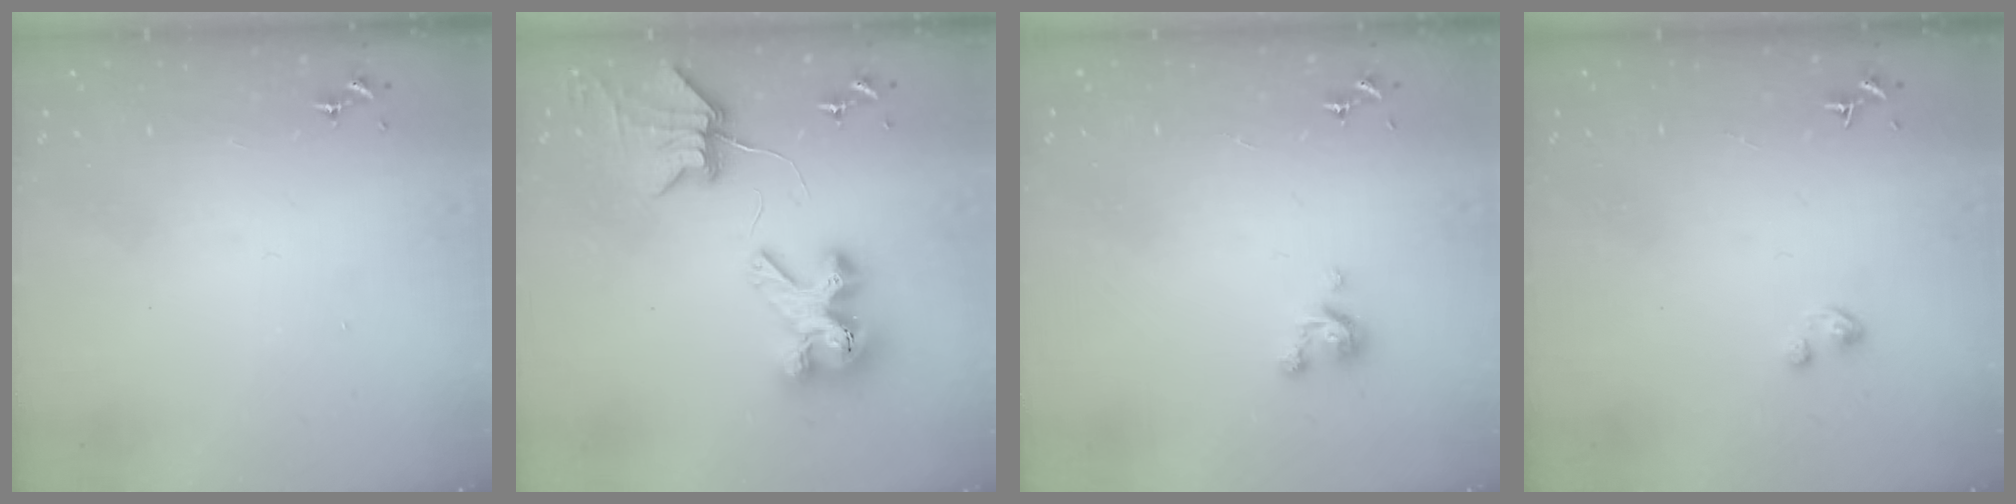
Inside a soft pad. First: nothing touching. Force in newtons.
{"total": 11.2, "press": 11.1, "slide": 1.3}
{"total": 3.0, "press": 3.0, "slide": 0.3}
{"total": 1.8, "press": 1.8, "slide": 0.1}